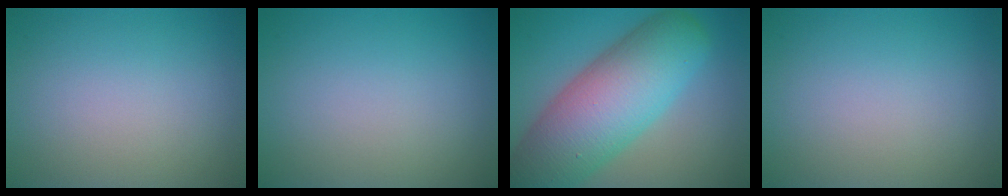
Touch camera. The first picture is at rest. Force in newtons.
{"total": 0.0}
{"total": 12.0, "press": 12.0, "slide": 0.5}
{"total": 0.0}